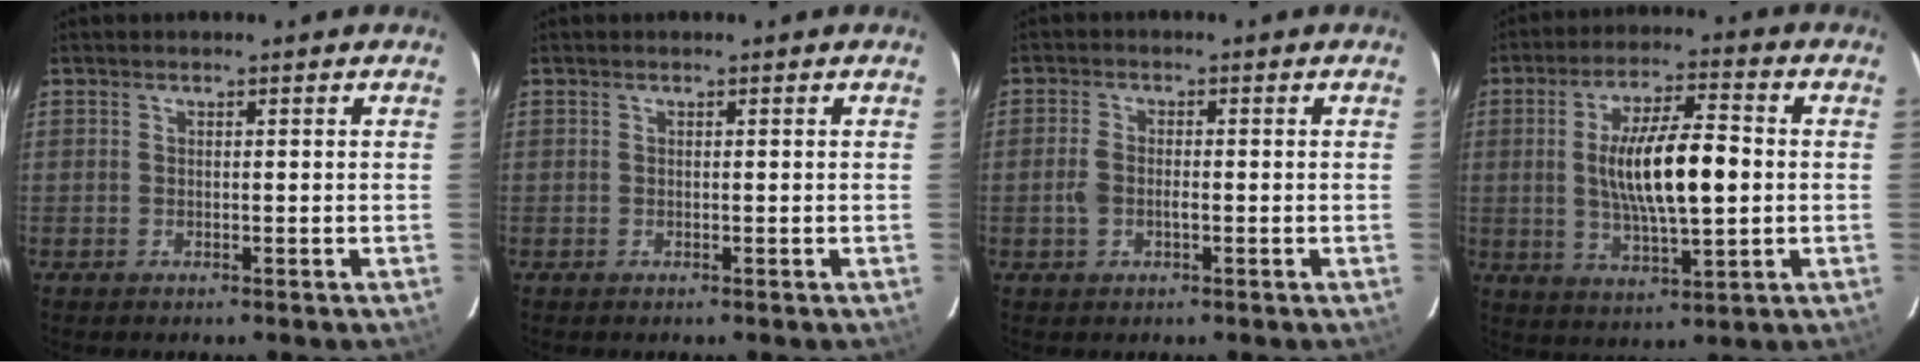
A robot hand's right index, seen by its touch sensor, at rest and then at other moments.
{"total": 0.0}
{"total": 3.2, "force": [-0.8, 1.8, 2.6], "torque": [-0.061, 0.002, -0.014]}
{"total": 13.6, "force": [0.2, 4.0, 13.0], "torque": [-0.235, 0.001, 0.009]}